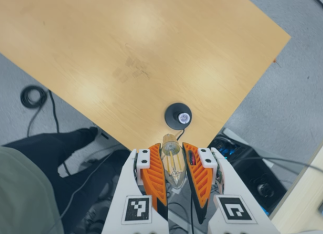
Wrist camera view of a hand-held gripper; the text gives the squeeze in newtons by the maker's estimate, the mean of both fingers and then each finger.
{"total": 21.1, "left": 23.1, "right": 19.1}